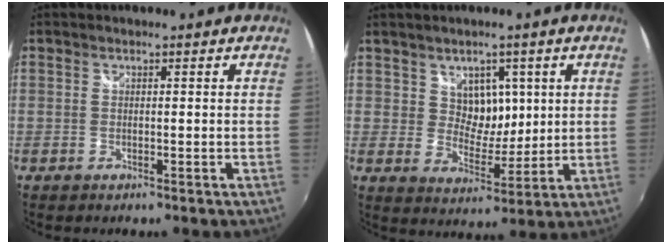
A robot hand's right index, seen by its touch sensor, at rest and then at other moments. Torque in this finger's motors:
{"motor_torque": [0.14, 0.17, 0.07, 0.00]}